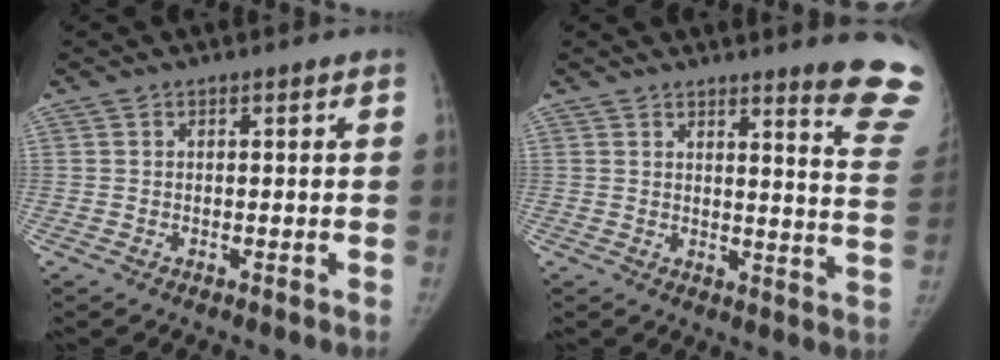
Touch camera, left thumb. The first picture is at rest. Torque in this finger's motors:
{"motor_torque": [0.78, -0.54, 0.81, -0.96, 0.02]}